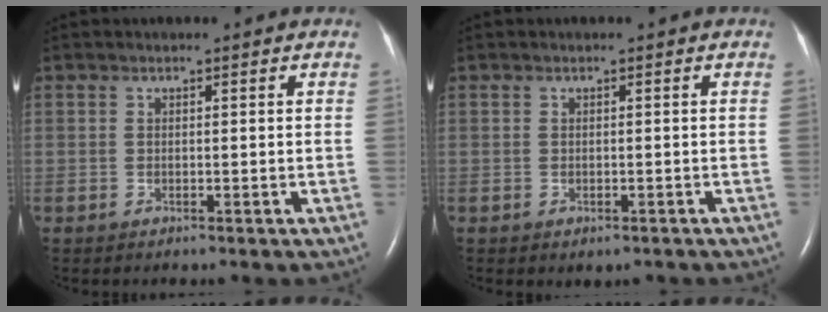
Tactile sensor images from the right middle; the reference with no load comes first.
{"total": 1.0, "force": [-0.5, 0.6, 0.5], "torque": [-0.010, -0.001, -0.001]}